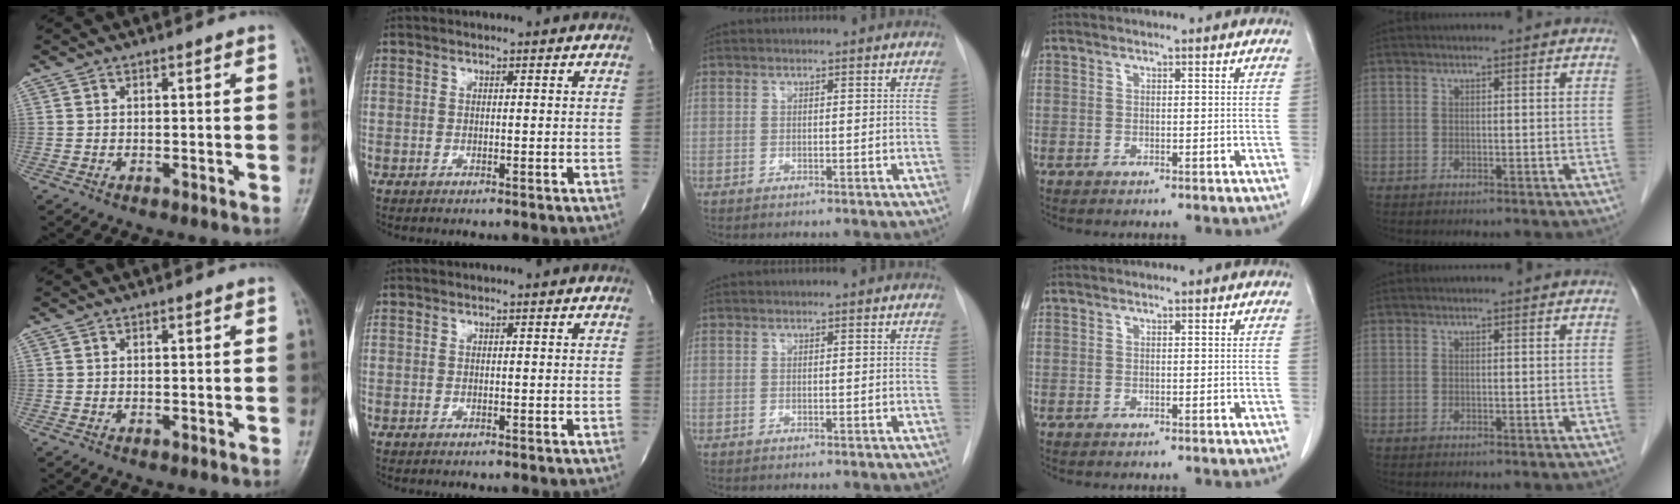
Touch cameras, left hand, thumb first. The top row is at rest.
{}